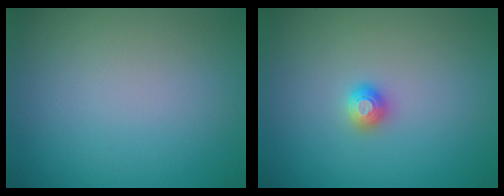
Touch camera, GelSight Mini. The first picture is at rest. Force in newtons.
{"total": 1.2, "press": 1.2, "slide": 0.1}